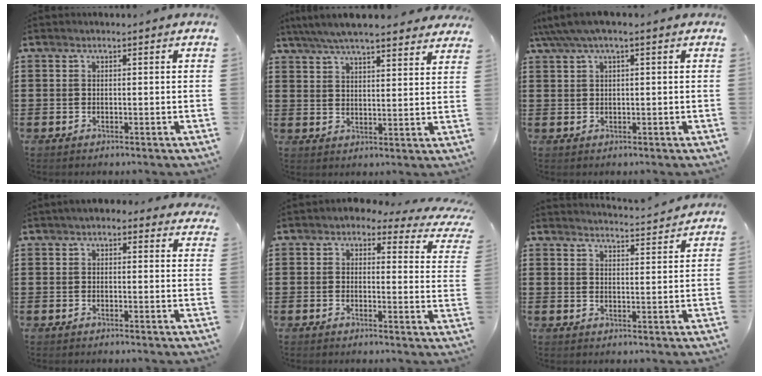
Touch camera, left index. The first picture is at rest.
{"total": 6.1, "force": [5.7, 0.3, 2.1], "torque": [-0.060, -0.020, 0.103]}
{"total": 2.1, "force": [0.8, 0.2, 1.9], "torque": [-0.045, -0.003, 0.010]}
{"total": 2.4, "force": [2.0, 1.0, 1.0], "torque": [-0.025, 0.004, 0.036]}
{"total": 2.5, "force": [1.8, 1.0, 1.4], "torque": [-0.031, -0.010, 0.026]}
{"total": 3.4, "force": [3.4, -0.5, 0.2], "torque": [-0.009, -0.026, 0.056]}